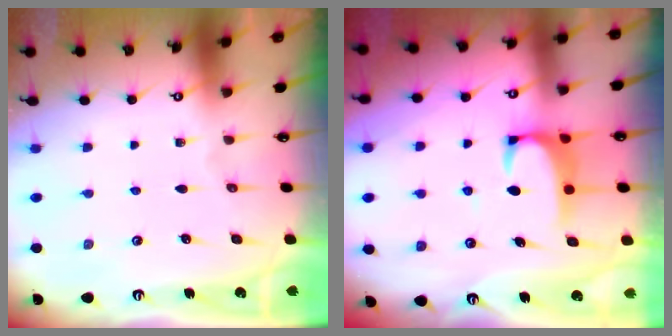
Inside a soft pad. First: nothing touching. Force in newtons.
{"total": 2.8, "press": 2.8, "slide": 0.3}